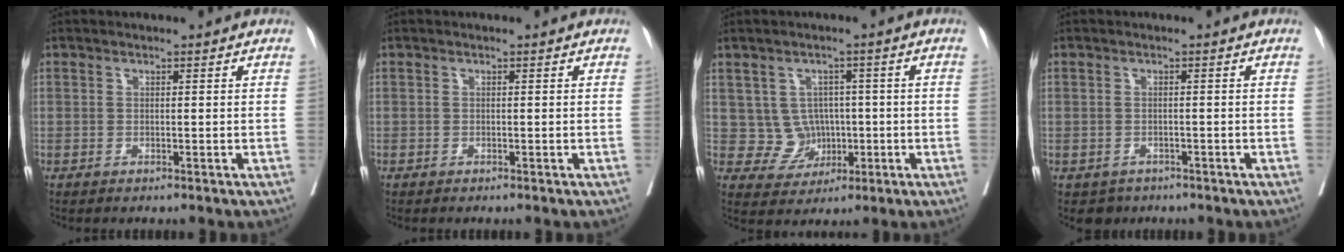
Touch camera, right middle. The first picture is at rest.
{"total": 0.0}
{"total": 5.1, "force": [0.2, 5.0, 1.0], "torque": [-0.004, 0.014, 0.015]}
{"total": 2.4, "force": [-1.6, 1.8, 0.3], "torque": [-0.003, 0.004, -0.022]}